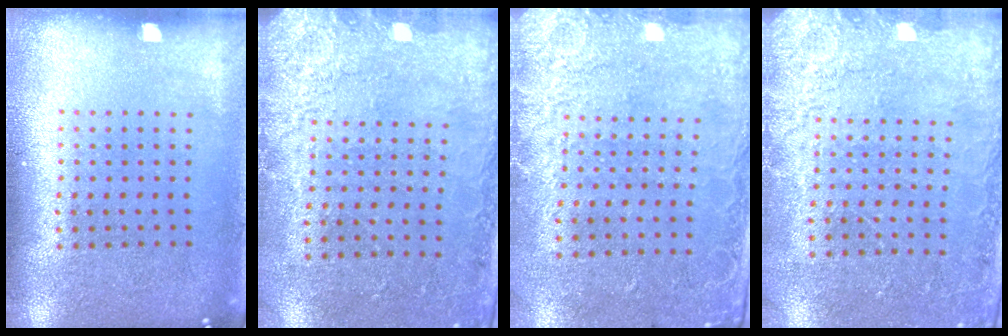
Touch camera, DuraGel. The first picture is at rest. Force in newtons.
{"total": 2.7, "press": 2.2, "slide": 1.5}
{"total": 2.6, "press": 2.0, "slide": 1.7}
{"total": 2.5, "press": 2.3, "slide": 0.8}